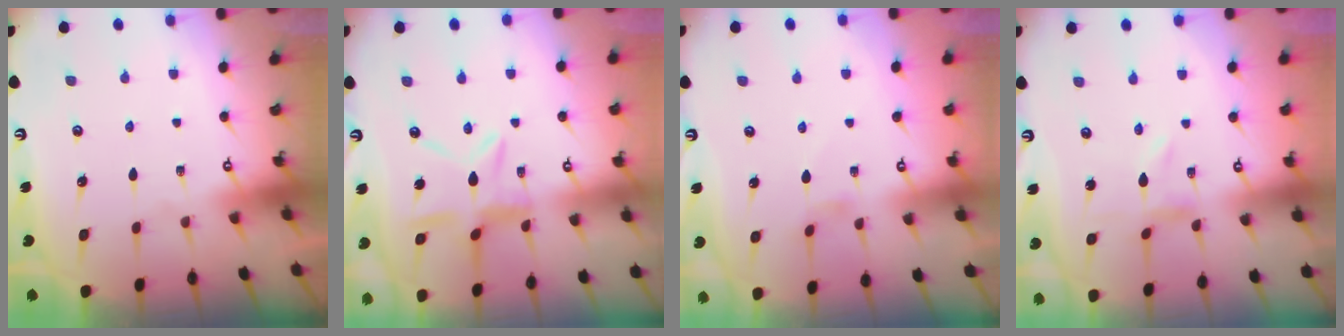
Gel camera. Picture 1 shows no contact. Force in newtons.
{"total": 10.5, "press": 10.4, "slide": 0.9}
{"total": 2.4, "press": 2.3, "slide": 0.4}
{"total": 0.0}